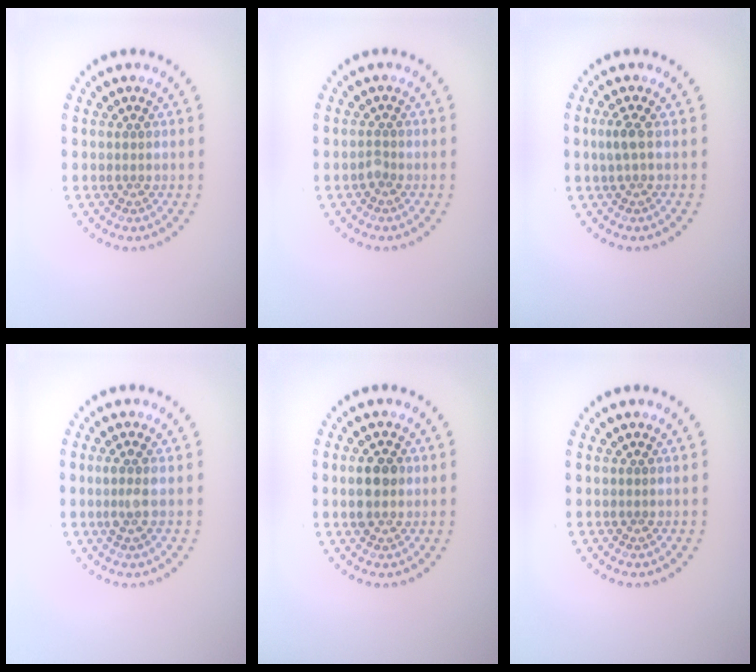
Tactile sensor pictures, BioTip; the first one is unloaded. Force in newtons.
{"total": 0.8, "press": 0.5, "slide": 0.6}
{"total": 1.2, "press": 1.1, "slide": 0.5}
{"total": 1.4, "press": 1.1, "slide": 0.8}
{"total": 2.8, "press": 2.8, "slide": 0.2}
{"total": 0.0}